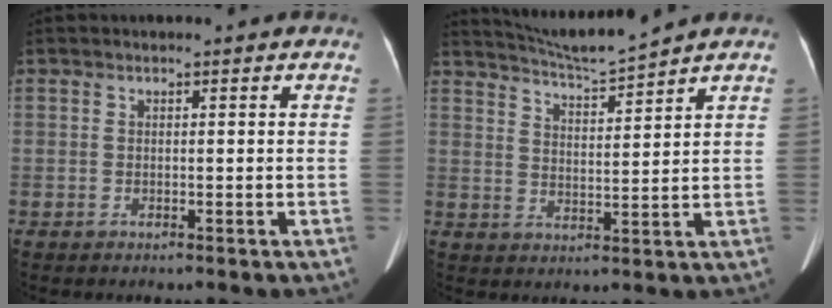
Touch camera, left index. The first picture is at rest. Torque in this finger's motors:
{"motor_torque": [-0.01, -0.44, 0.01, 0.01]}